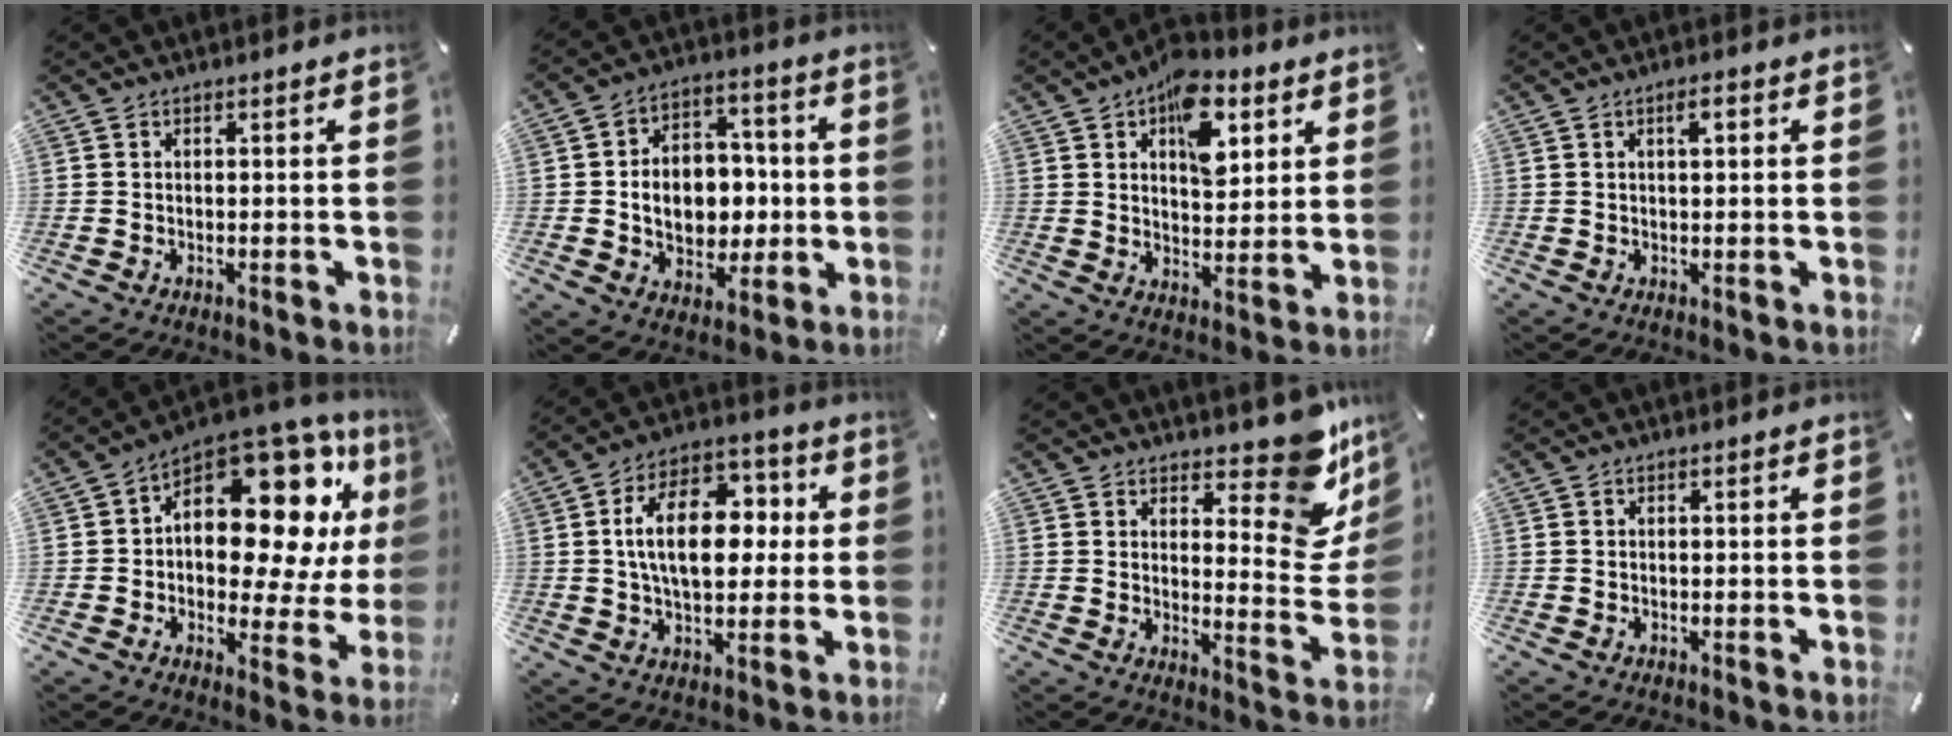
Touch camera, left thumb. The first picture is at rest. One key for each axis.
{"total": 12.1, "fx": -1.2, "fy": 9.8, "fz": 7.1, "tx": -0.107, "ty": 0.012, "tz": -0.015}
{"total": 13.2, "fx": 6.2, "fy": 7.9, "fz": 8.5, "tx": -0.108, "ty": -0.021, "tz": 0.105}
{"total": 2.5, "fx": 1.0, "fy": 0.9, "fz": 2.1, "tx": -0.028, "ty": -0.001, "tz": 0.011}
{"total": 19.2, "fx": 8.0, "fy": 10.5, "fz": 13.9, "tx": -0.176, "ty": -0.081, "tz": 0.127}
{"total": 16.6, "fx": 2.1, "fy": 10.5, "fz": 12.7, "tx": -0.219, "ty": 0.010, "tz": 0.034}
{"total": 14.4, "fx": 9.8, "fy": 6.3, "fz": 8.5, "tx": -0.078, "ty": -0.097, "tz": 0.165}
{"total": 0.0}